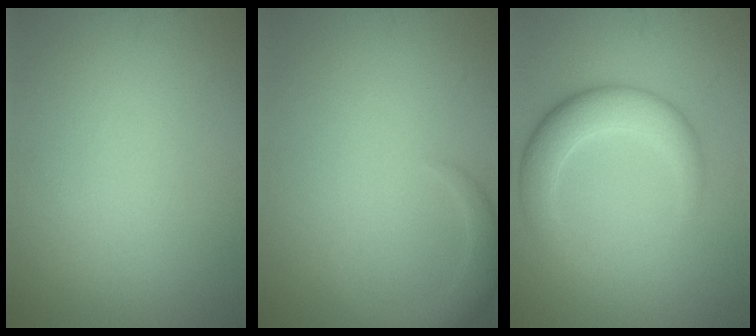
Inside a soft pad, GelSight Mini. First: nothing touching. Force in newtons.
{"total": 2.5, "press": 2.5, "slide": 0.3}
{"total": 4.7, "press": 4.7, "slide": 0.1}